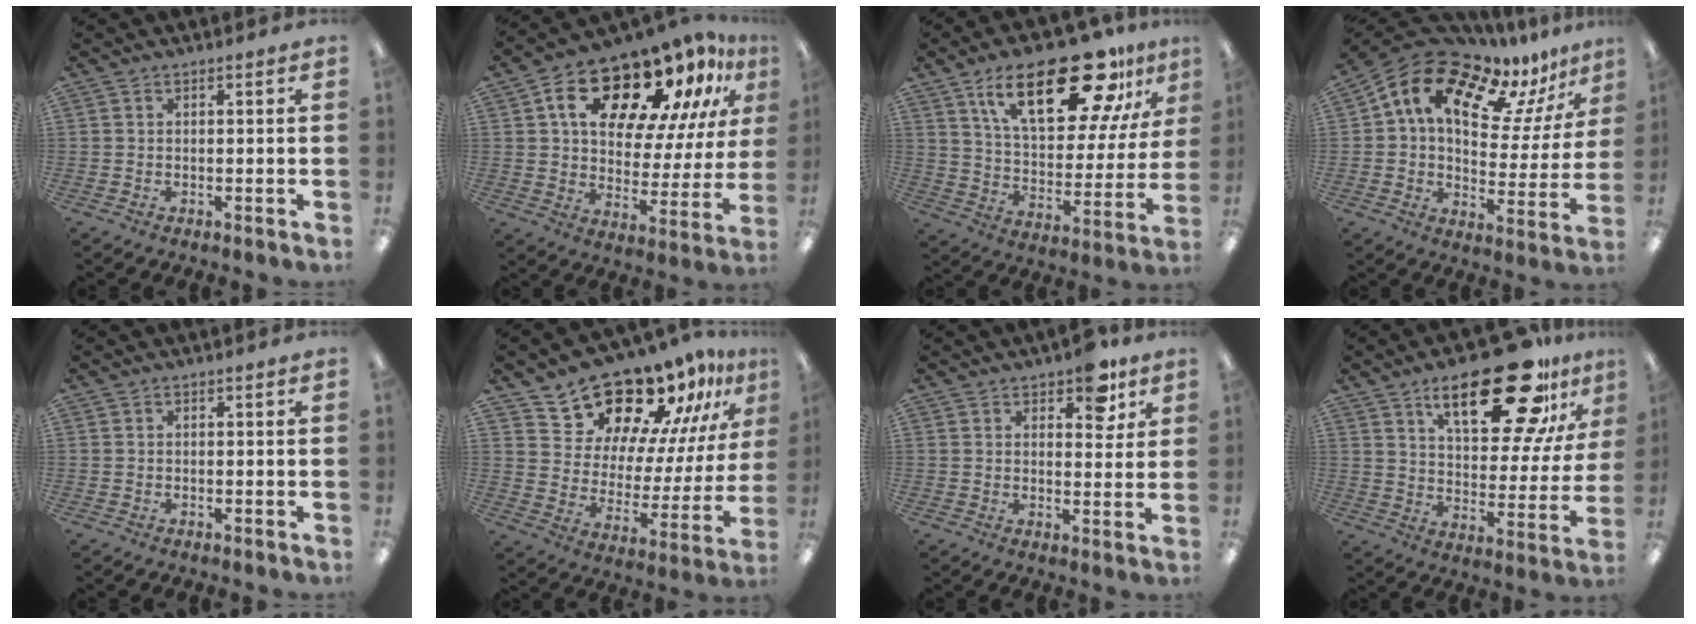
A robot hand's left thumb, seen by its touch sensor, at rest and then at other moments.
{"total": 20.3, "force": [12.8, 10.4, 11.8], "torque": [-0.191, -0.075, 0.217]}
{"total": 26.7, "force": [16.0, 11.1, 18.2], "torque": [-0.281, -0.080, 0.265]}
{"total": 15.1, "force": [10.0, 7.9, 8.2], "torque": [-0.165, -0.070, 0.173]}
{"total": 0.0}
{"total": 19.9, "force": [17.3, 8.0, 5.6], "torque": [-0.104, -0.135, 0.312]}
{"total": 7.4, "force": [5.1, 3.7, 3.9], "torque": [-0.033, -0.024, 0.084]}
{"total": 25.2, "force": [15.7, 9.6, 17.2], "torque": [-0.237, -0.090, 0.253]}